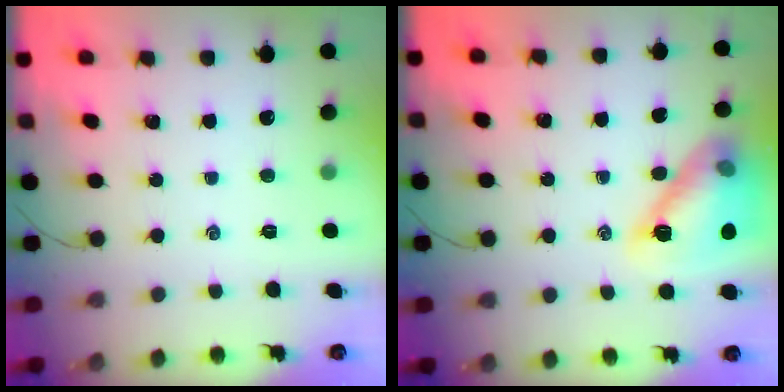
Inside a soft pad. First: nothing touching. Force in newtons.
{"total": 14.2, "press": 14.2, "slide": 0.7}